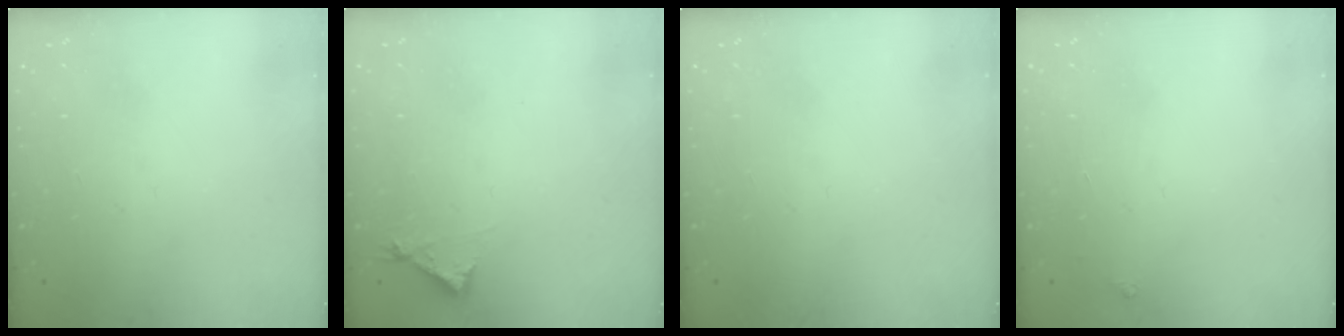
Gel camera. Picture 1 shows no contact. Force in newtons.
{"total": 4.3, "press": 4.3, "slide": 0.5}
{"total": 0.0}
{"total": 2.5, "press": 2.5, "slide": 0.4}